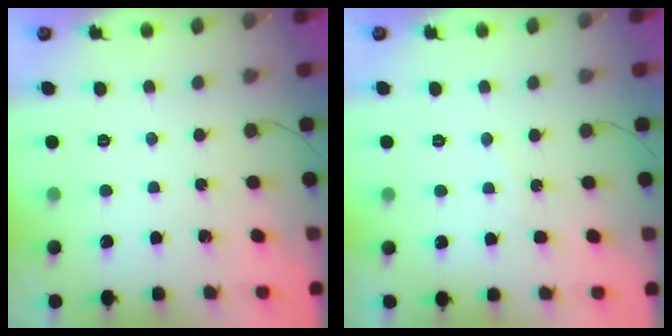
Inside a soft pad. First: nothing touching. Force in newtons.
{"total": 4.4, "press": 4.4, "slide": 0.4}